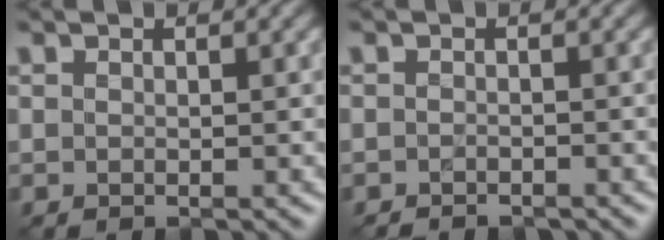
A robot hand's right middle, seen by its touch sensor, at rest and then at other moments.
{"total": 1.2, "force": [-1.1, 0.3, 0.2], "torque": [-0.001, -0.003, -0.020]}